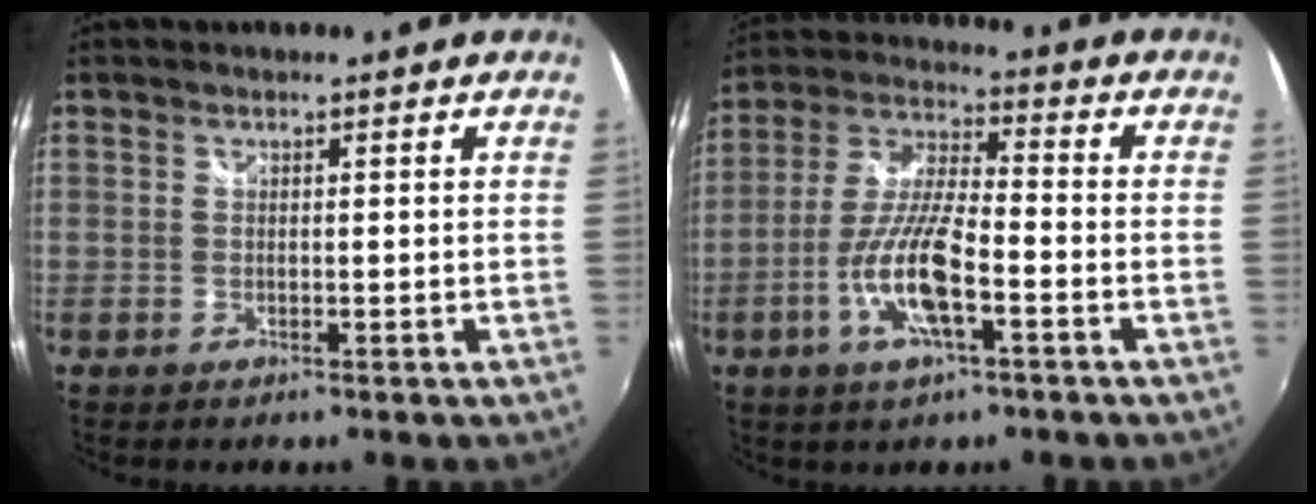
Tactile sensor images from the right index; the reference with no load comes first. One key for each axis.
{"total": 11.2, "fx": -4.5, "fy": 2.7, "fz": 9.9, "tx": -0.210, "ty": -0.003, "tz": -0.087}